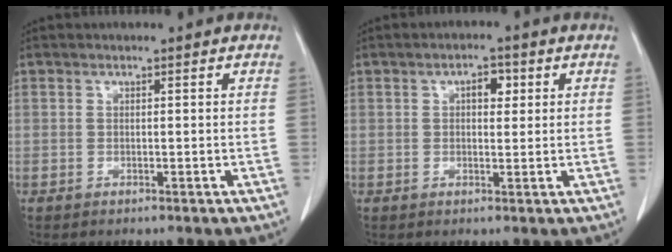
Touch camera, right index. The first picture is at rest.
{"total": 2.9, "force": [0.9, 1.5, 2.3], "torque": [-0.036, 0.008, 0.012]}